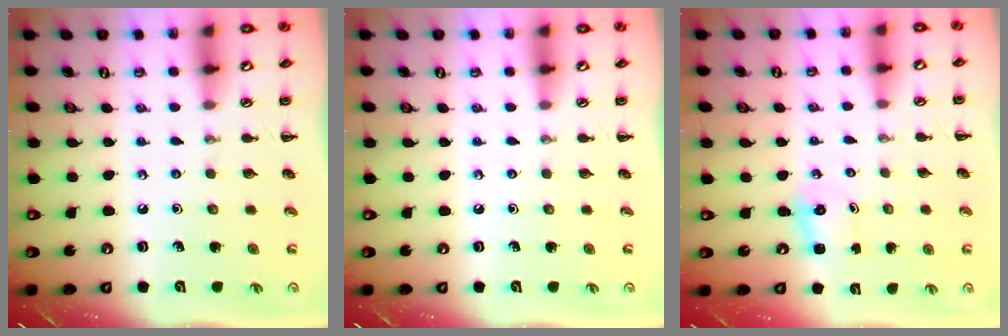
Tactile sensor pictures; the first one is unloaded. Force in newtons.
{"total": 0.0}
{"total": 2.0, "press": 1.9, "slide": 0.7}